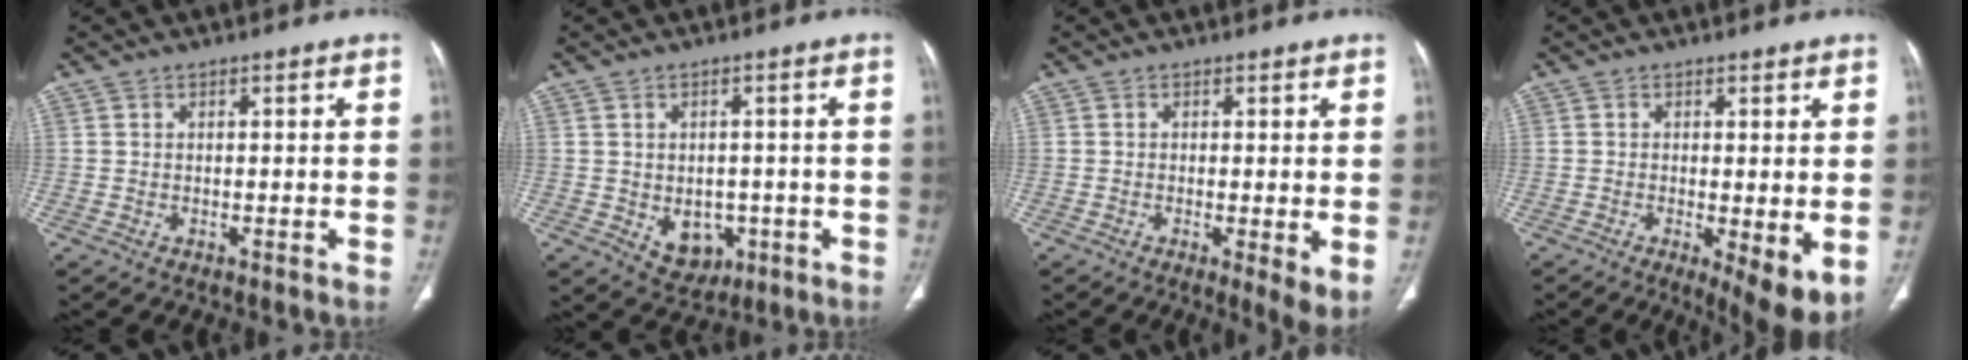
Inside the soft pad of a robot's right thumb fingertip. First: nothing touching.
{"total": 4.7, "force": [-1.3, 3.6, 2.8], "torque": [-0.024, 0.005, -0.004]}
{"total": 4.8, "force": [-0.4, 1.2, 4.6], "torque": [-0.076, -0.018, -0.009]}
{"total": 7.7, "force": [-1.3, 2.2, 7.2], "torque": [-0.109, -0.024, -0.017]}